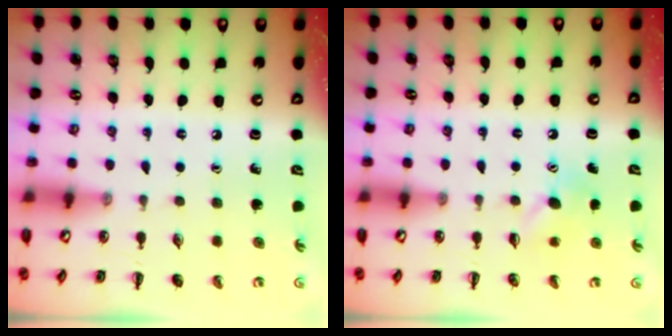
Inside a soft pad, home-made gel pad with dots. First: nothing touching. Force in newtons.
{"total": 4.8, "press": 4.7, "slide": 1.1}